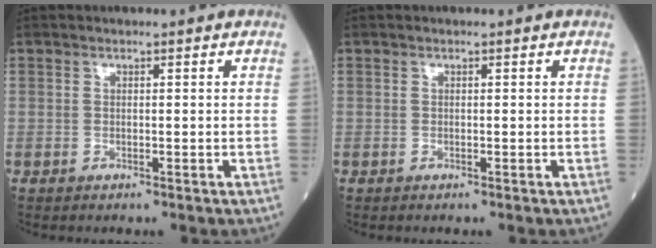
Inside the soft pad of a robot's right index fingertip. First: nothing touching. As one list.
[{"total": 0.0}]